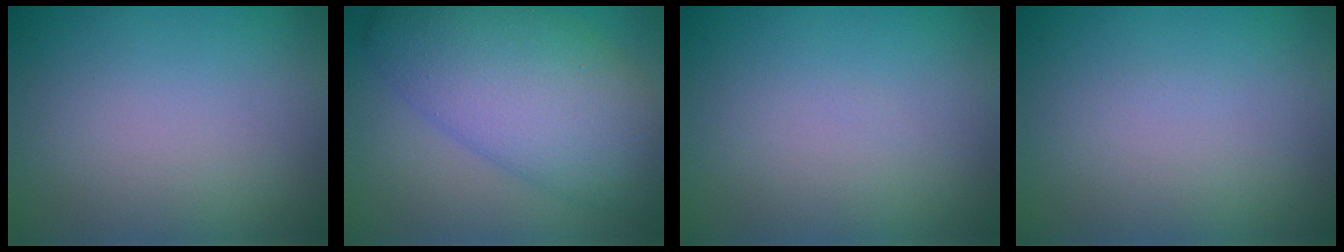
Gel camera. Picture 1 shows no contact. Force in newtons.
{"total": 10.3, "press": 10.3, "slide": 0.1}
{"total": 0.0}
{"total": 0.0}